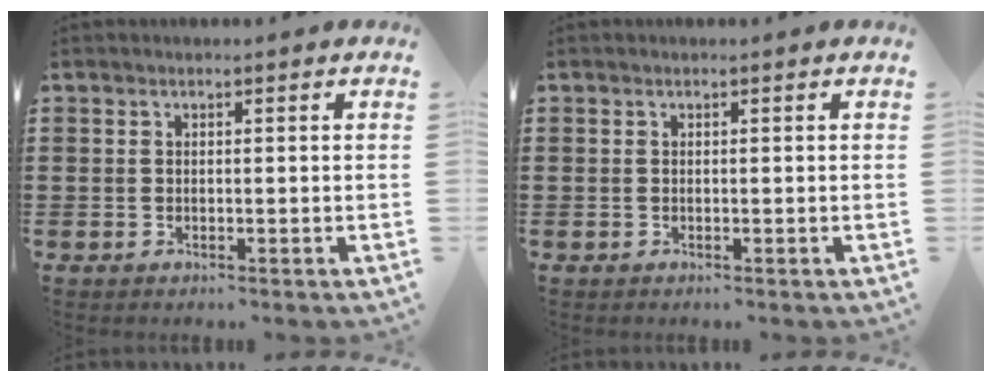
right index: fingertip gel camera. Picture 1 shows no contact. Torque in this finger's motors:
{"motor_torque": [0.55, 0.56, -0.01, -0.01]}